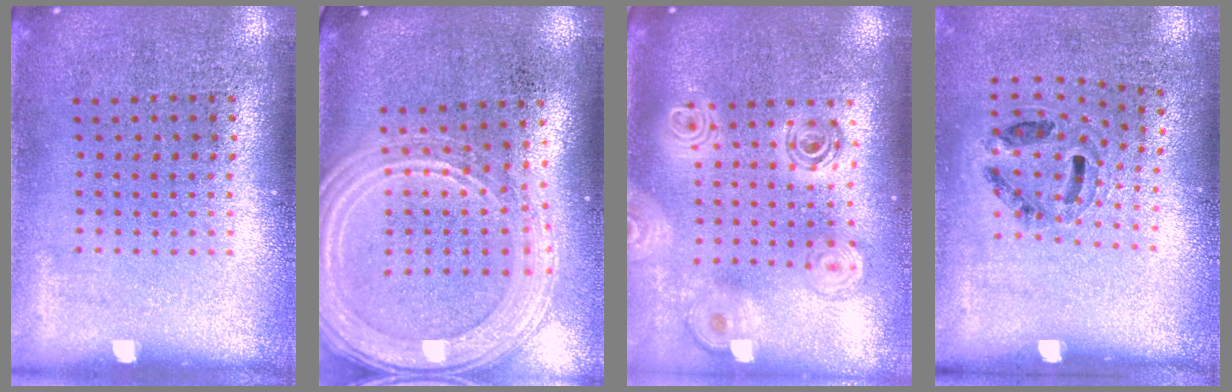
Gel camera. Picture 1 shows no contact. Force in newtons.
{"total": 2.3, "press": 2.1, "slide": 1.1}
{"total": 2.1, "press": 1.7, "slide": 1.3}
{"total": 1.2, "press": 0.8, "slide": 0.8}